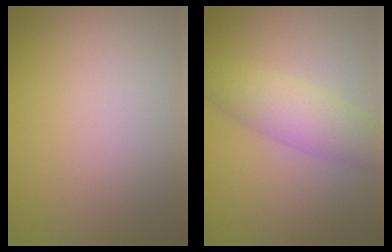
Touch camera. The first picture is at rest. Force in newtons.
{"total": 4.4, "press": 4.4, "slide": 0.1}